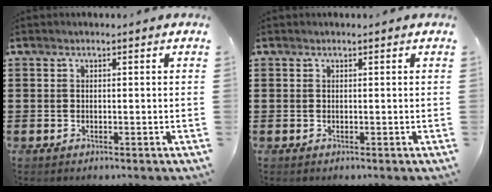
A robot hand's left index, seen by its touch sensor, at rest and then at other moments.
{"total": 0.0}